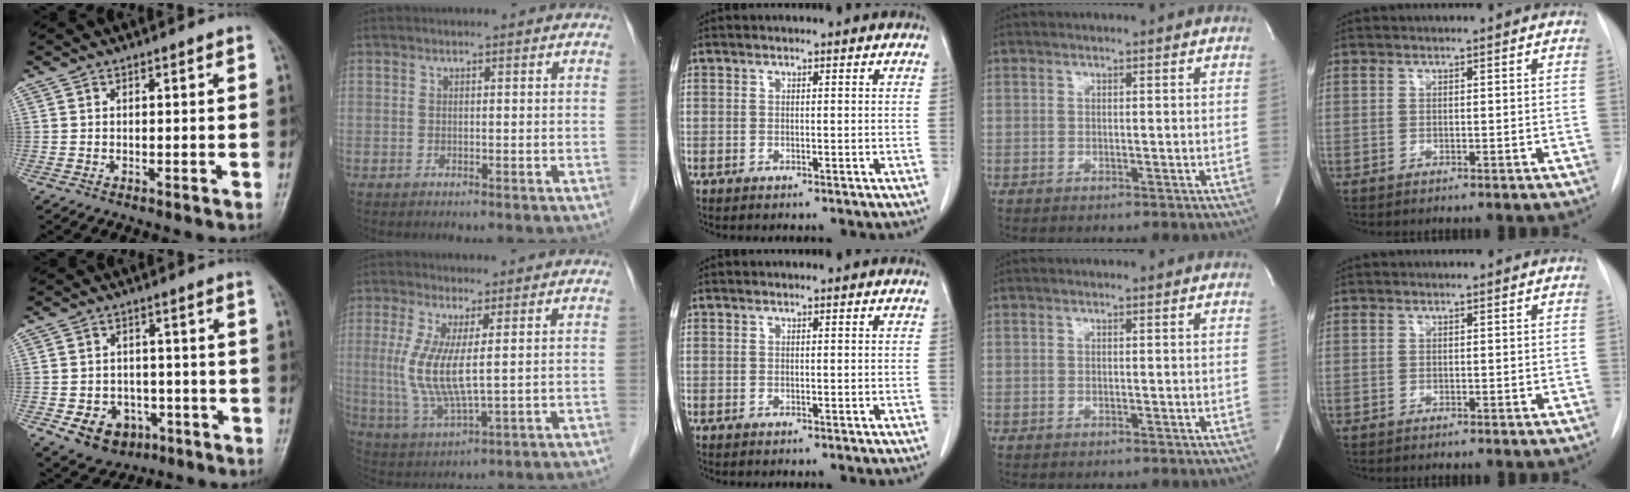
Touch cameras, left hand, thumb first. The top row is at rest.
{"thumb": {"total": 8.9, "force": [-3.8, 7.1, 3.8], "torque": [-0.042, 0.026, -0.046]}, "index": {"total": 8.1, "force": [1.2, 1.2, 8.0], "torque": [-0.185, -0.014, 0.028]}}